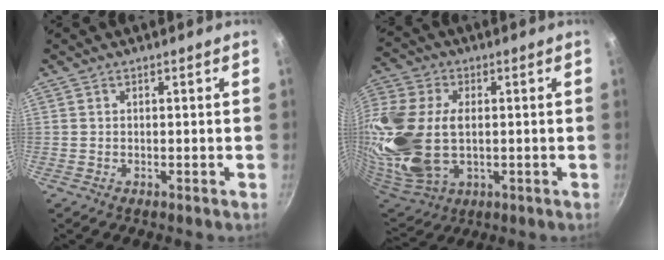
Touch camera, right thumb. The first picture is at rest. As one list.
[{"total": 26.9, "force": [-0.2, 17.1, 20.8], "torque": [-0.525, -0.001, 0.015]}]